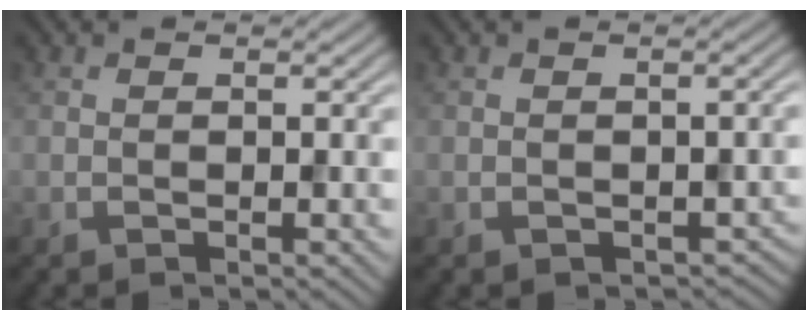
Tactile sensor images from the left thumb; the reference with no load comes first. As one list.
[{"total": 1.7, "force": [-0.9, 1.1, 0.9], "torque": [-0.014, -0.013, -0.008]}]